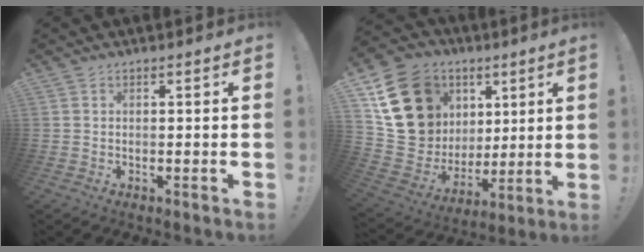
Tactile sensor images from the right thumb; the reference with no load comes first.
{"total": 24.0, "force": [9.0, 19.2, 11.3], "torque": [-0.179, -0.042, 0.214]}